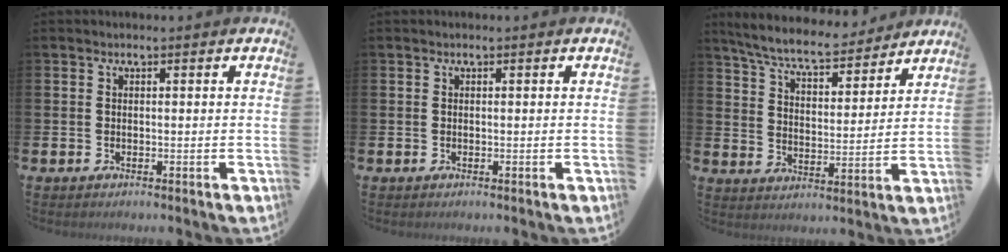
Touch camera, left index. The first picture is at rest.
{"total": 0.0}
{"total": 7.6, "force": [7.1, 1.1, 2.4], "torque": [-0.080, -0.043, 0.124]}